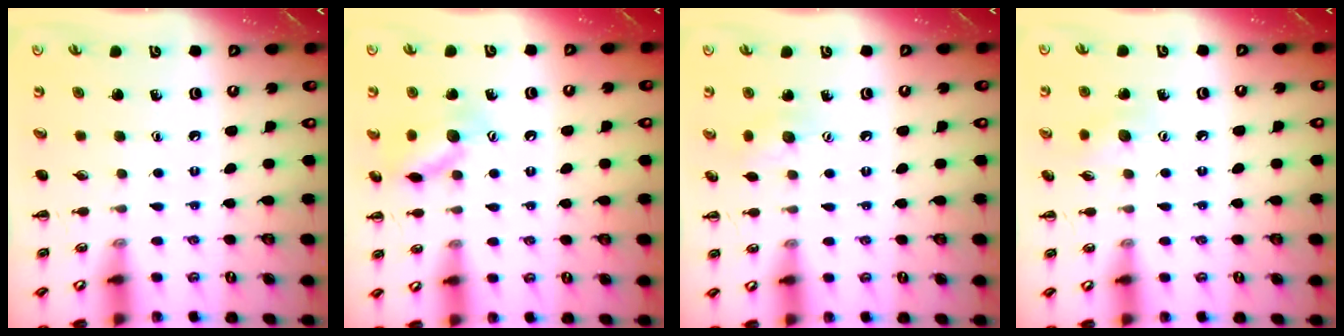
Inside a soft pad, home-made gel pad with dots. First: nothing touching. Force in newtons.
{"total": 11.1, "press": 11.1, "slide": 0.5}
{"total": 7.3, "press": 7.1, "slide": 1.7}
{"total": 7.0, "press": 6.7, "slide": 1.8}